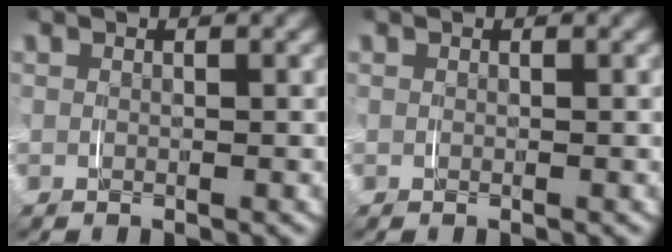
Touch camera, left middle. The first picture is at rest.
{"total": 0.0}